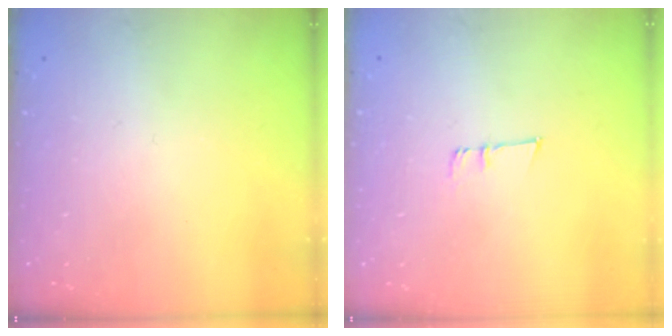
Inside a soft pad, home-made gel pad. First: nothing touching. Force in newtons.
{"total": 6.0, "press": 5.6, "slide": 2.1}